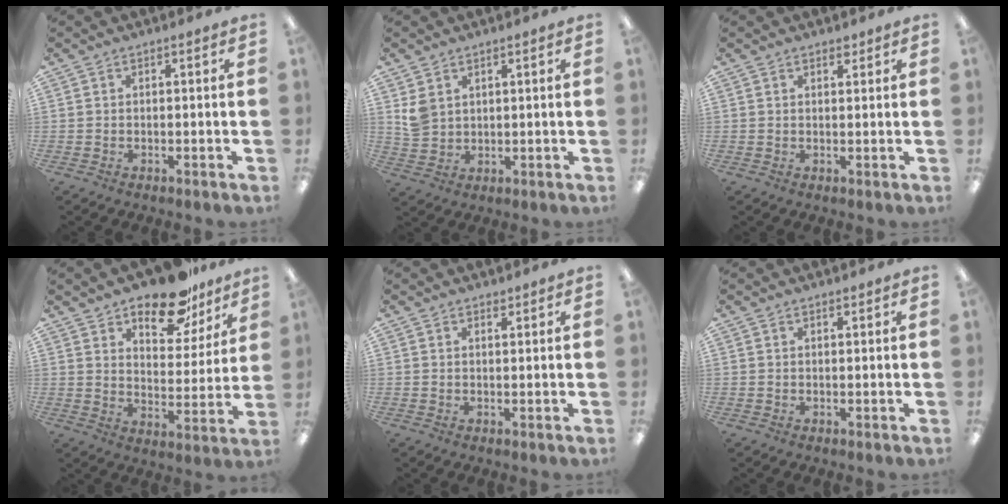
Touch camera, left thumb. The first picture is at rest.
{"total": 5.0, "force": [2.7, 3.7, 1.9], "torque": [-0.037, -0.002, 0.053]}
{"total": 1.7, "force": [1.5, 0.7, 0.5], "torque": [-0.003, -0.005, 0.026]}
{"total": 15.9, "force": [12.4, 6.8, 7.3], "torque": [-0.104, -0.079, 0.217]}
{"total": 1.5, "force": [1.3, 0.6, 0.4], "torque": [0.000, -0.005, 0.023]}
{"total": 0.9, "force": [0.8, 0.3, 0.3], "torque": [-0.005, 0.000, 0.015]}